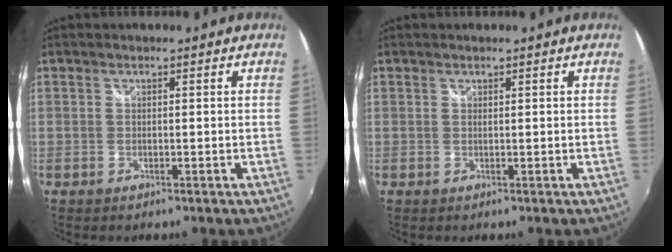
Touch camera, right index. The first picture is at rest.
{"total": 0.0}